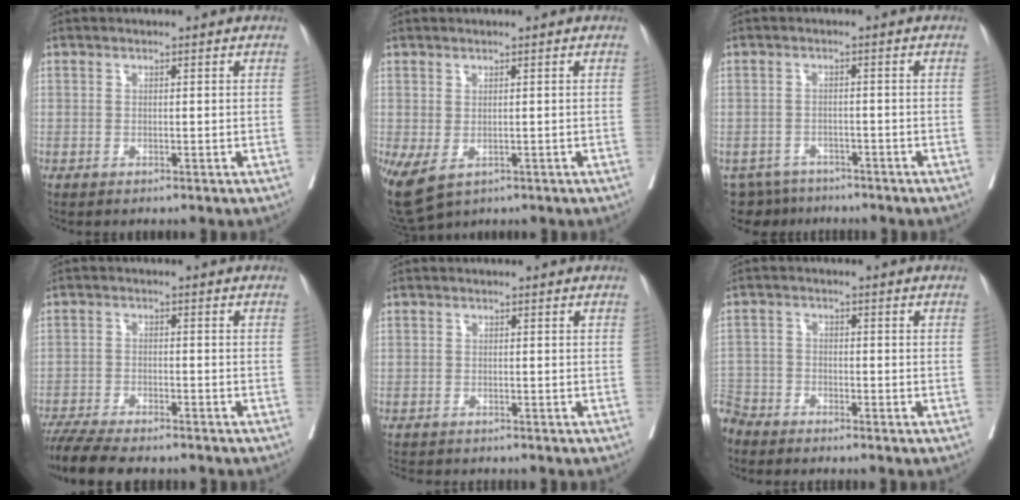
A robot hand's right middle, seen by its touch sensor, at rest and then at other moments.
{"total": 6.7, "force": [-2.6, 4.0, 4.6], "torque": [-0.090, -0.014, -0.033]}
{"total": 5.6, "force": [-5.1, 2.3, -0.1], "torque": [0.010, 0.003, -0.078]}
{"total": 11.1, "force": [-9.7, 1.8, 5.1], "torque": [-0.077, -0.014, -0.152]}
{"total": 4.0, "force": [-3.3, 2.2, 0.7], "torque": [-0.010, 0.000, -0.051]}
{"total": 5.5, "force": [-5.2, 1.8, 0.1], "torque": [0.005, -0.004, -0.107]}